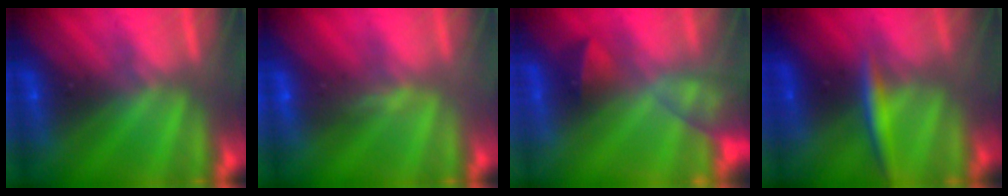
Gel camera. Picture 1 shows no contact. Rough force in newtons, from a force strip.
{"total": 4.8}
{"total": 7.8}
{"total": 2.9}